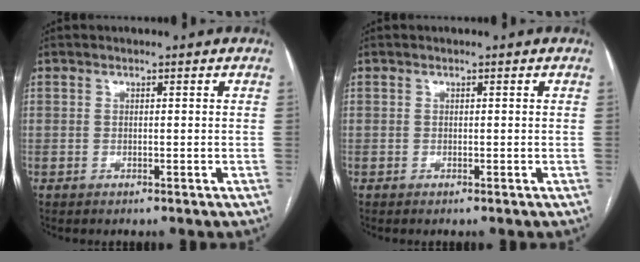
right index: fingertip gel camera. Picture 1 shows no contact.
{"total": 0.0}